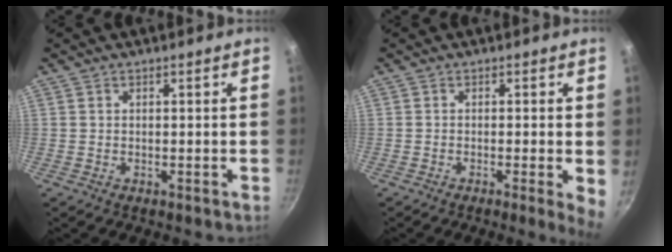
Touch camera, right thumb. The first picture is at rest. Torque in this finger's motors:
{"motor_torque": [-0.14, 0.49, -0.10, -0.18, 0.08]}